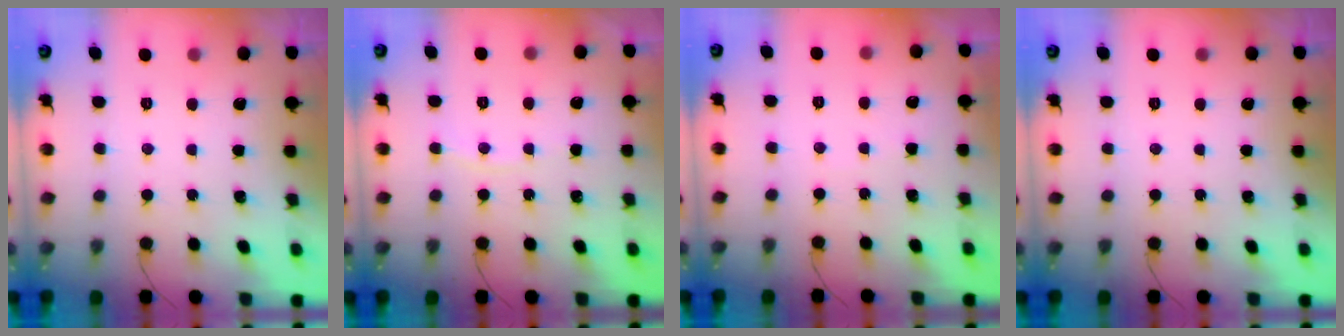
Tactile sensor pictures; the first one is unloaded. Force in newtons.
{"total": 3.4, "press": 3.4, "slide": 0.5}
{"total": 2.7, "press": 2.7, "slide": 0.3}
{"total": 0.0}